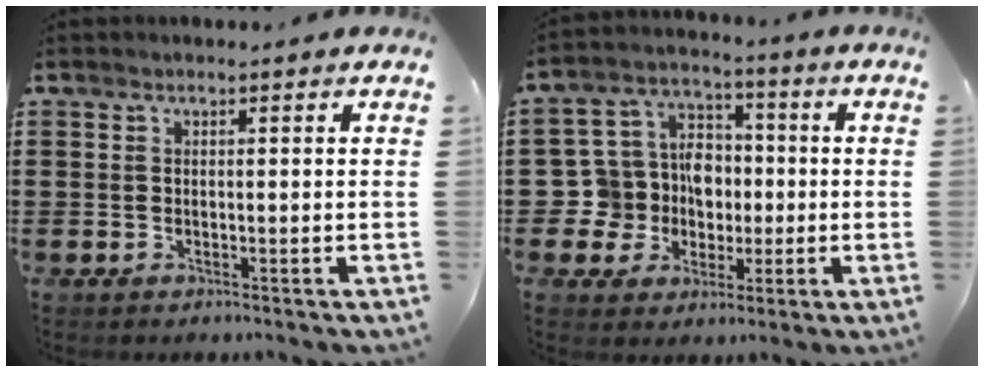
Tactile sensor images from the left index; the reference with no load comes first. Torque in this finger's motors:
{"motor_torque": [0.86, 0.10, 0.65, 0.04]}